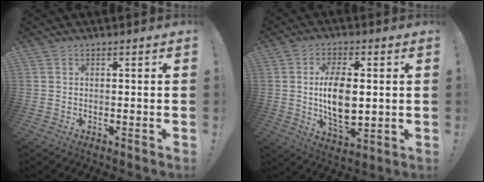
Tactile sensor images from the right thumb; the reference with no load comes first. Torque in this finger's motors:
{"motor_torque": [0.23, 1.10, -0.05, 0.14, 0.10]}